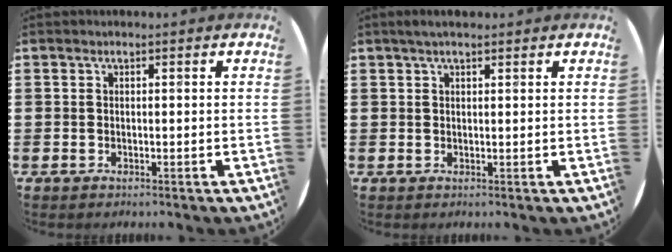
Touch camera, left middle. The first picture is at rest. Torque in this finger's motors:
{"motor_torque": [0.69, -0.65, 0.03, 0.05]}